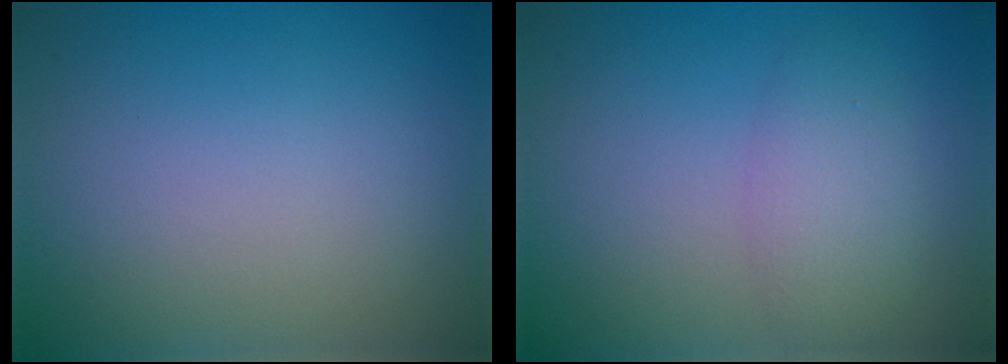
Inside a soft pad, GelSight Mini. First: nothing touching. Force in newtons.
{"total": 2.8, "press": 2.8, "slide": 0.1}